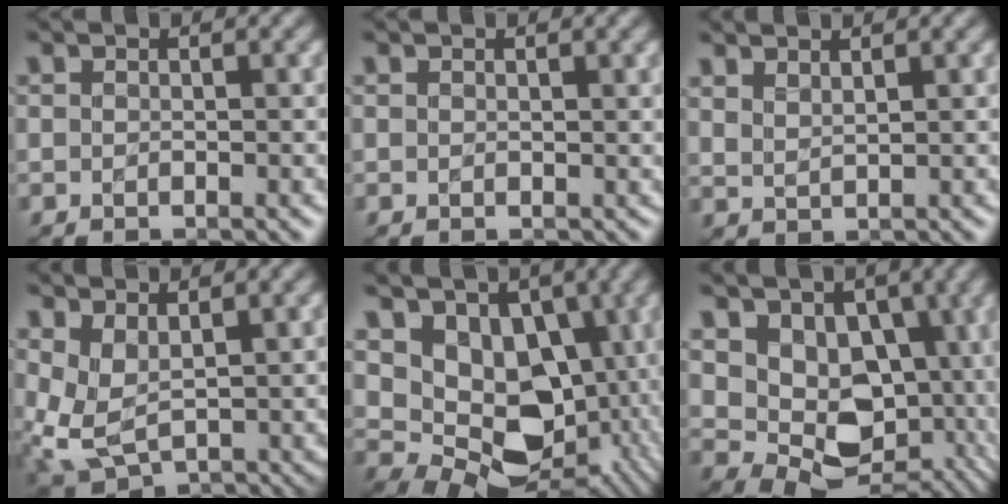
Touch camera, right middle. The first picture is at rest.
{"total": 0.0}
{"total": 1.6, "force": [1.5, 0.1, 0.4], "torque": [-0.009, -0.001, 0.037]}
{"total": 5.7, "force": [1.2, 3.5, 4.3], "torque": [-0.102, -0.022, 0.035]}
{"total": 11.6, "force": [2.6, 7.7, 8.2], "torque": [-0.129, -0.007, 0.048]}
{"total": 9.3, "force": [2.1, 6.4, 6.4], "torque": [-0.103, -0.012, 0.042]}